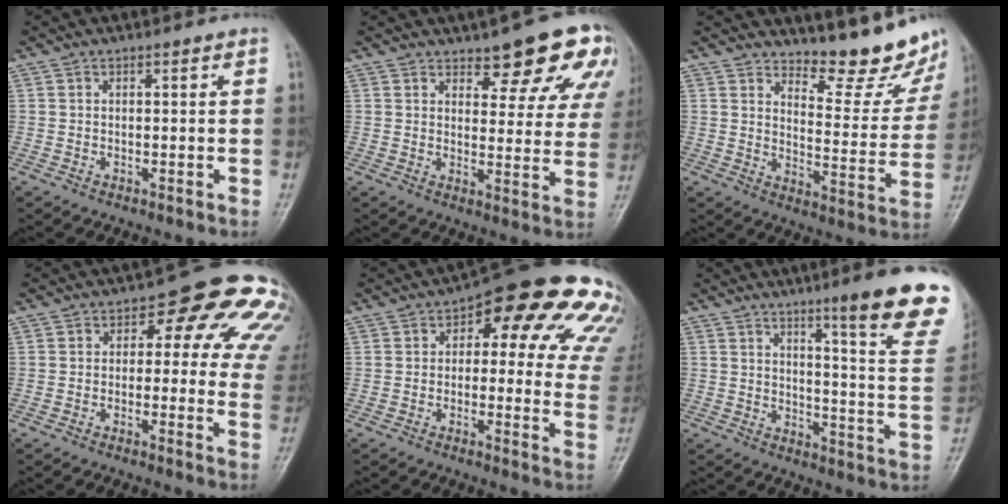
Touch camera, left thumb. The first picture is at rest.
{"total": 11.7, "force": [8.0, 4.5, 7.2], "torque": [-0.044, -0.045, 0.093]}
{"total": 13.1, "force": [11.9, 3.0, 4.6], "torque": [-0.032, -0.115, 0.158]}
{"total": 15.1, "force": [4.4, 8.2, 11.9], "torque": [-0.078, 0.011, 0.036]}
{"total": 19.6, "force": [8.3, 9.5, 15.0], "torque": [-0.135, 0.009, 0.086]}
{"total": 17.9, "force": [11.5, 1.9, 13.6], "torque": [-0.144, -0.066, 0.148]}